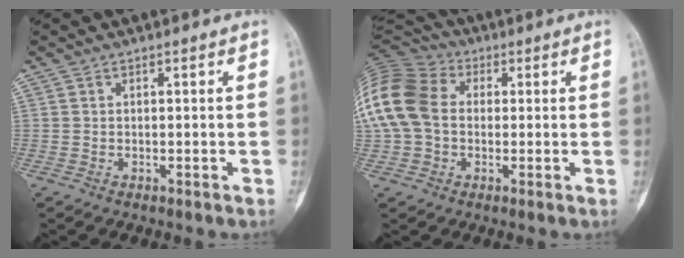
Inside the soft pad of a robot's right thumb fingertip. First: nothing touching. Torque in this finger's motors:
{"motor_torque": [-0.60, 1.49, 1.63, -0.50, 0.19]}